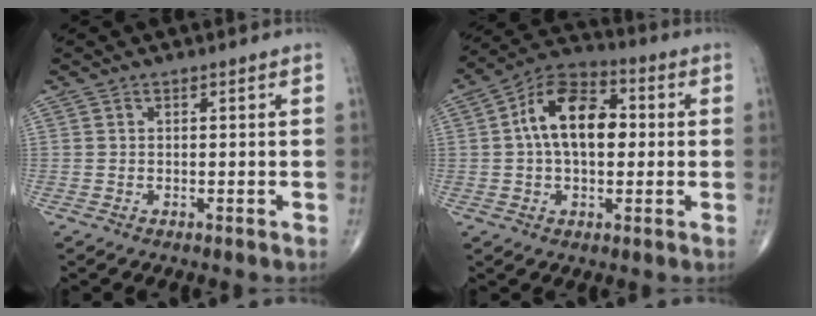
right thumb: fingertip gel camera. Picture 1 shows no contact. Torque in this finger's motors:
{"motor_torque": [0.36, 0.61, 0.89, -0.23, 0.35]}